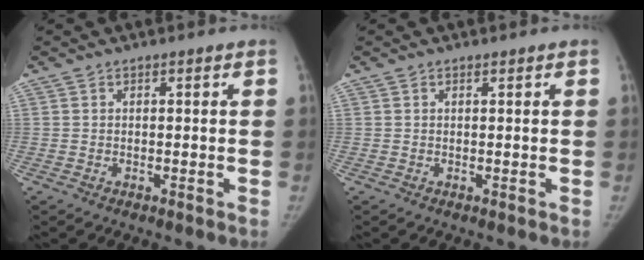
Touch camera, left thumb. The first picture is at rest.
{"total": 0.0}